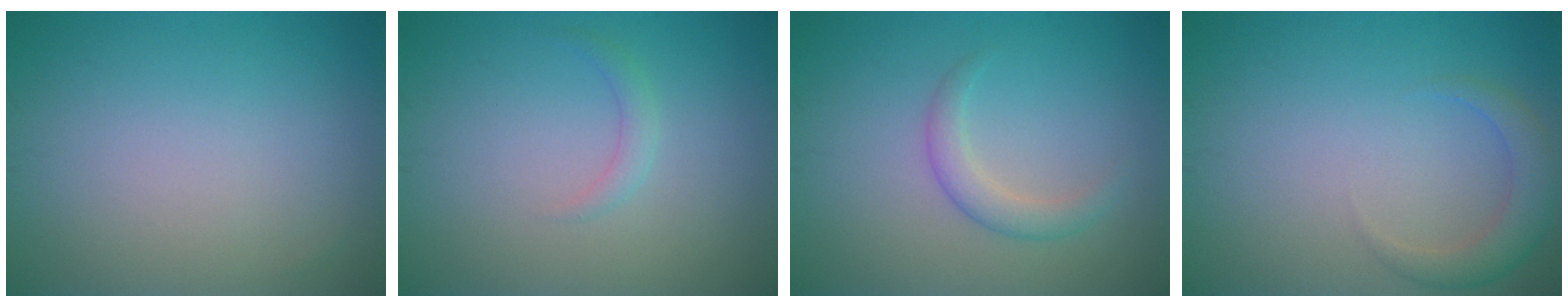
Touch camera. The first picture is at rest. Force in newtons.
{"total": 1.1, "press": 1.1, "slide": 0.1}
{"total": 2.0, "press": 2.0, "slide": 0.1}
{"total": 2.7, "press": 2.7, "slide": 0.2}